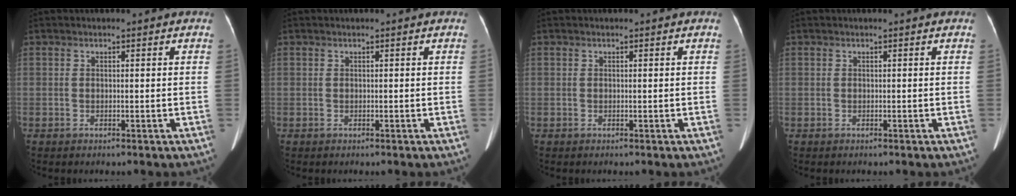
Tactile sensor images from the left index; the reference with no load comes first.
{"total": 0.0}
{"total": 0.0}
{"total": 0.0}